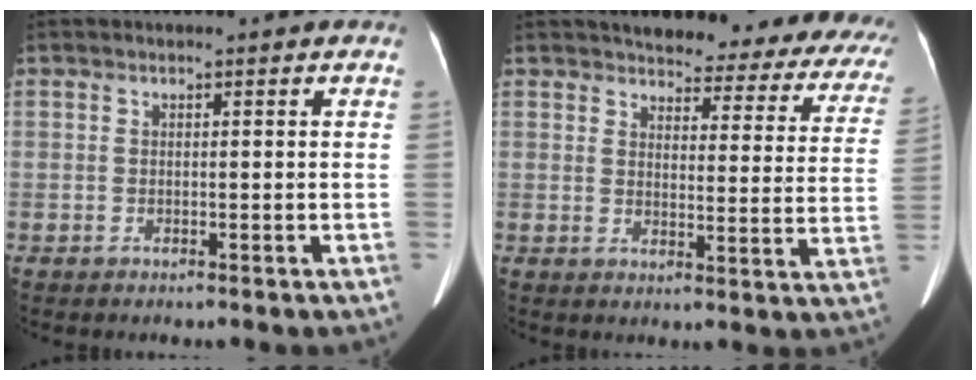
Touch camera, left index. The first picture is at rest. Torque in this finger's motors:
{"motor_torque": [0.96, -1.18, 0.08, 0.04]}